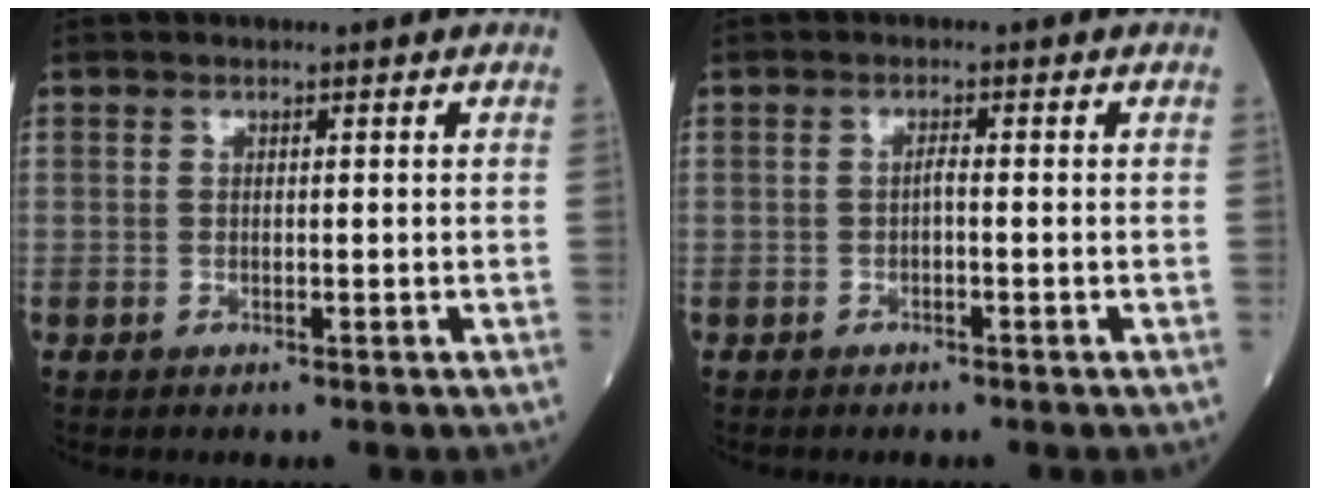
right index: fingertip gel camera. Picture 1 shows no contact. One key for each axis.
{"total": 0.9, "fx": -0.3, "fy": 0.1, "fz": 0.8, "tx": -0.013, "ty": 0.003, "tz": -0.008}